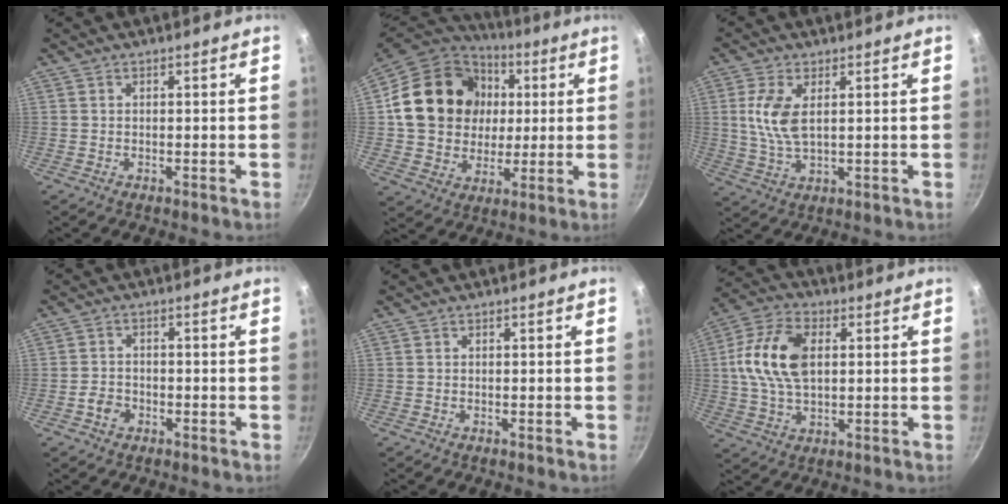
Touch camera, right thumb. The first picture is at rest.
{"total": 21.8, "force": [3.6, 18.3, 11.3], "torque": [-0.184, 0.020, 0.063]}
{"total": 7.7, "force": [1.7, 3.8, 6.5], "torque": [-0.135, -0.004, 0.037]}
{"total": 3.2, "force": [-1.6, 2.5, 1.4], "torque": [-0.020, 0.020, -0.028]}
{"total": 0.0}
{"total": 13.5, "force": [2.1, 8.1, 10.6], "torque": [-0.191, 0.013, 0.030]}